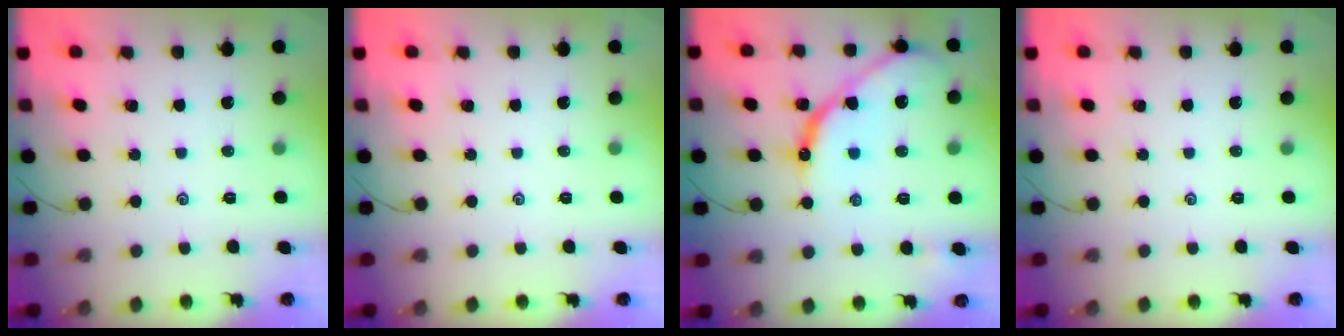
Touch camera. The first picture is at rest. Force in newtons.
{"total": 0.0}
{"total": 14.2, "press": 14.2, "slide": 1.2}
{"total": 0.0}